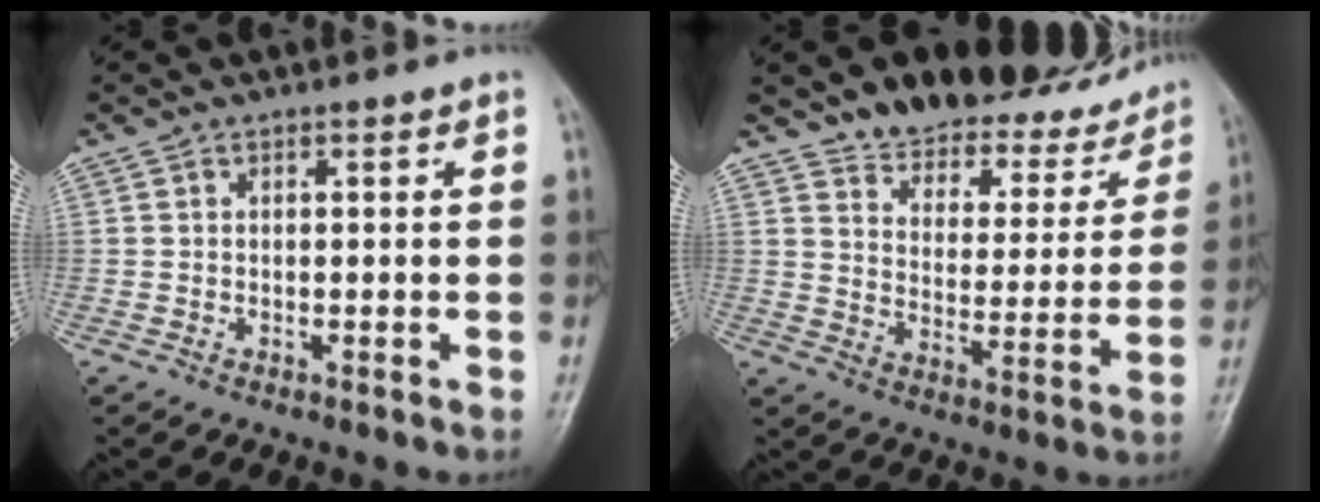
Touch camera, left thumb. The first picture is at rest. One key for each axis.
{"total": 18.6, "fx": 16.1, "fy": 7.4, "fz": 5.6, "tx": -0.025, "ty": -0.097, "tz": 0.217}